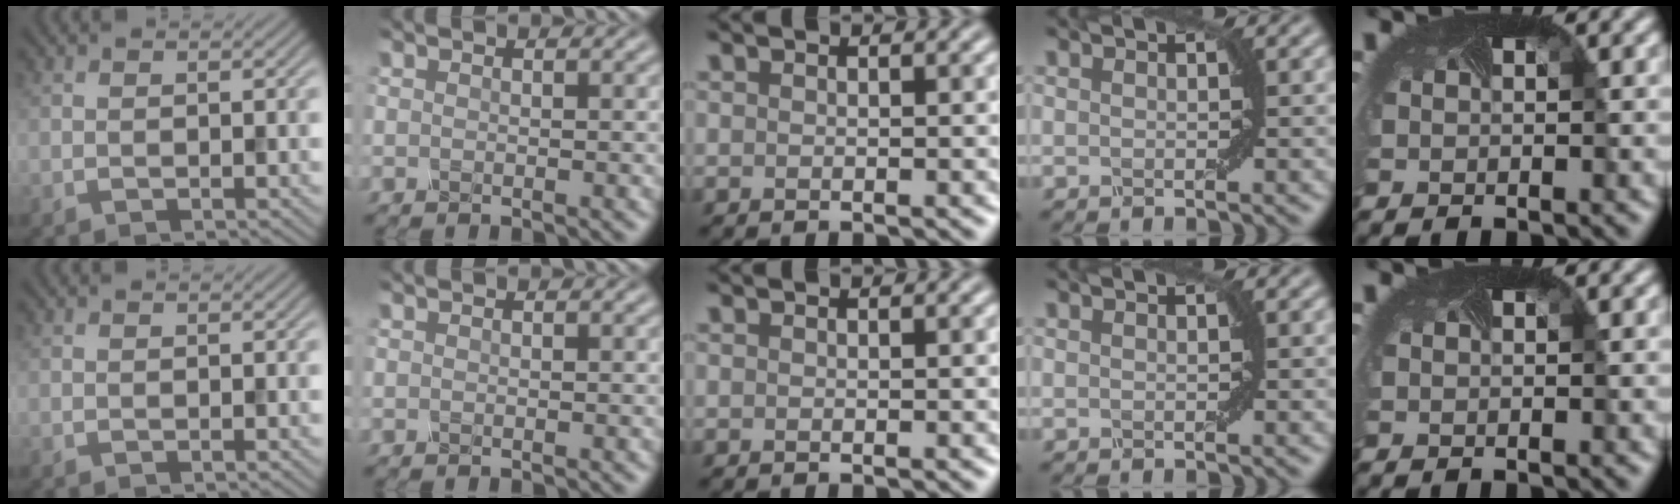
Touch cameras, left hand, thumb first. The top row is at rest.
{}